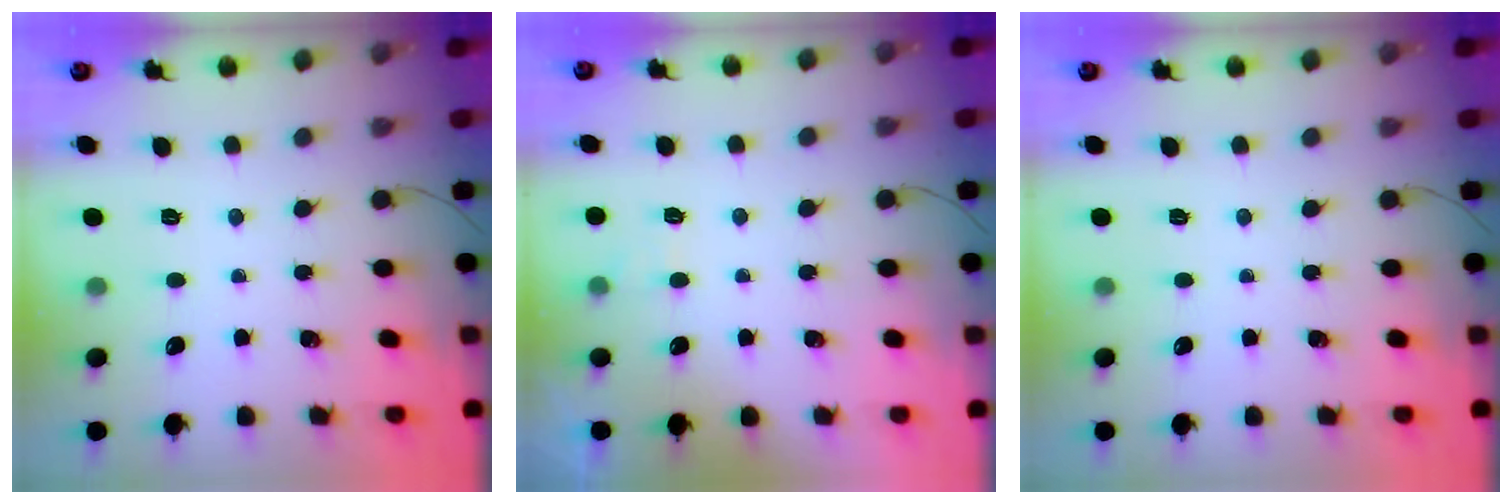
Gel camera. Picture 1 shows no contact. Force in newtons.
{"total": 2.2, "press": 1.8, "slide": 1.3}
{"total": 0.0}